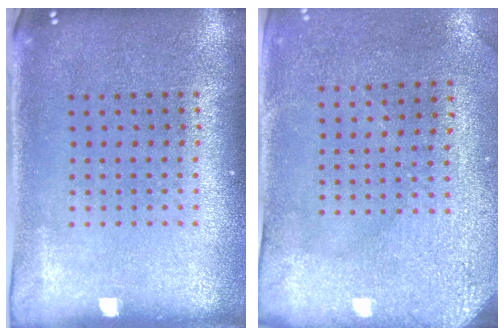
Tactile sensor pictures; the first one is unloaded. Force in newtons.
{"total": 3.0, "press": 2.5, "slide": 1.7}